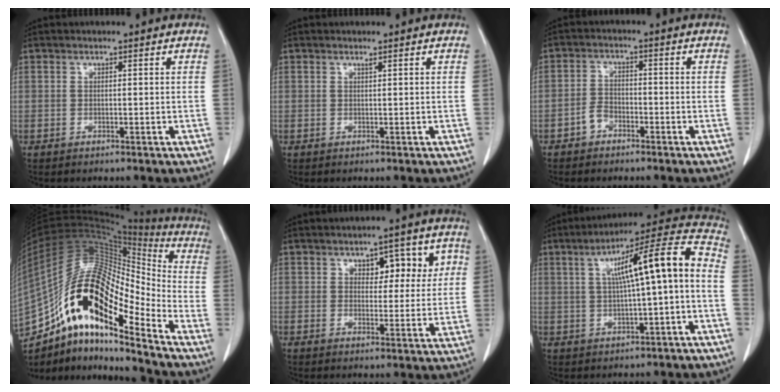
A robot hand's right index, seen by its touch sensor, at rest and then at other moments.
{"total": 0.0}
{"total": 2.9, "force": [-1.9, 1.9, 1.2], "torque": [-0.018, 0.008, -0.035]}
{"total": 24.1, "force": [-14.0, 6.4, 18.6], "torque": [-0.367, 0.026, -0.246]}
{"total": 8.4, "force": [3.1, 3.7, 6.9], "torque": [-0.087, 0.013, 0.044]}
{"total": 13.1, "force": [0.4, 1.2, 13.1], "torque": [-0.188, 0.043, 0.008]}